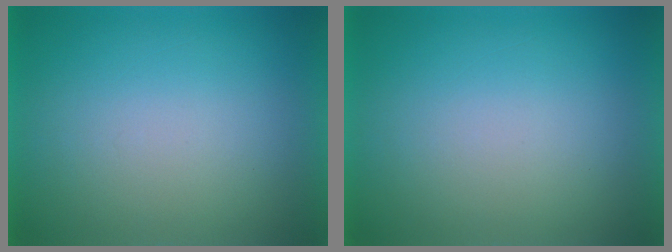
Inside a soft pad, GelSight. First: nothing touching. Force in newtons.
{"total": 0.0}